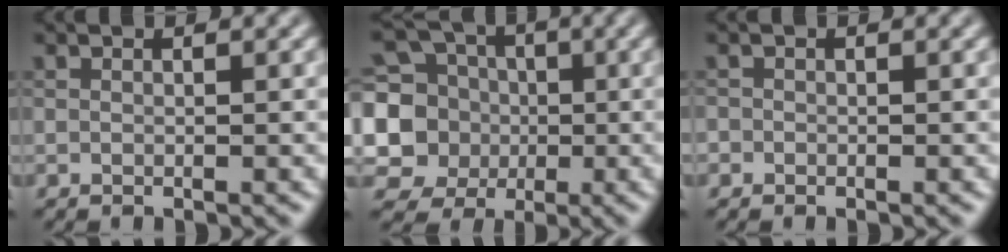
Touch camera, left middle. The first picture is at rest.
{"total": 8.2, "force": [0.3, 7.6, 3.3], "torque": [-0.078, 0.007, -0.024]}
{"total": 0.6, "force": [-0.2, 0.6, -0.1], "torque": [0.006, -0.004, -0.004]}